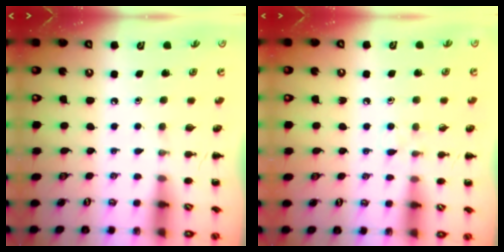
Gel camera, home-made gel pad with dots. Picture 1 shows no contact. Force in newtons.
{"total": 4.8, "press": 4.4, "slide": 2.0}